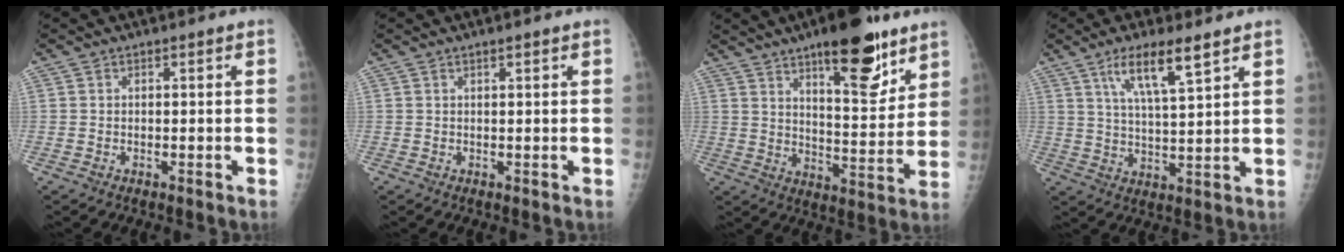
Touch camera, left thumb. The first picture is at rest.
{"total": 1.0, "force": [0.5, 0.1, 0.9], "torque": [-0.012, 0.001, 0.007]}
{"total": 17.0, "force": [10.5, 5.6, 12.1], "torque": [-0.137, -0.063, 0.160]}
{"total": 9.4, "force": [5.5, 1.7, 7.4], "torque": [-0.132, -0.026, 0.107]}